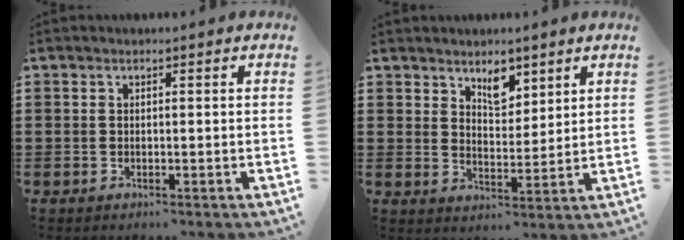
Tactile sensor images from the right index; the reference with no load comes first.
{"total": 4.7, "force": [3.5, 2.4, 2.0], "torque": [-0.035, -0.003, 0.061]}